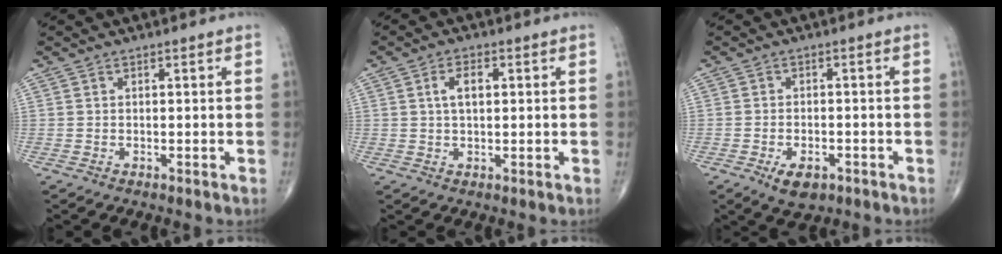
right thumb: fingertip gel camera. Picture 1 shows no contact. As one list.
[{"total": 4.0, "force": [1.0, 2.0, 3.3], "torque": [-0.057, 0.004, 0.017]}, {"total": 5.1, "force": [-2.5, 2.7, 3.4], "torque": [-0.052, 0.005, -0.037]}]